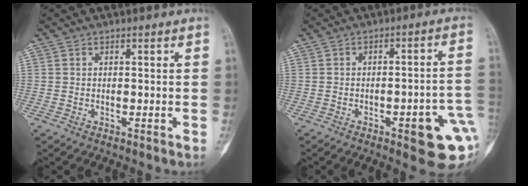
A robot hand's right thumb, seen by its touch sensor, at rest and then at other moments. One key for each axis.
{"total": 12.9, "fx": -4.2, "fy": 3.7, "fz": 11.6, "tx": -0.114, "ty": 0.025, "tz": -0.040}